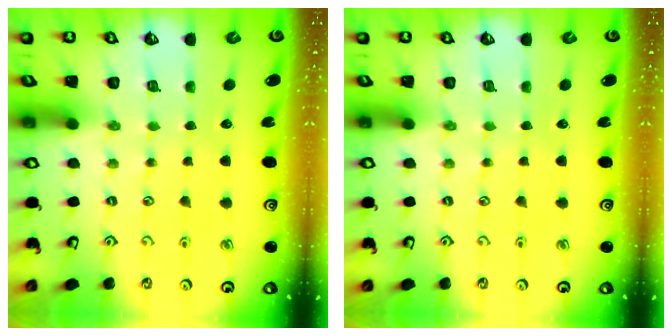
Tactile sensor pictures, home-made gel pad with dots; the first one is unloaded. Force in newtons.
{"total": 0.0}